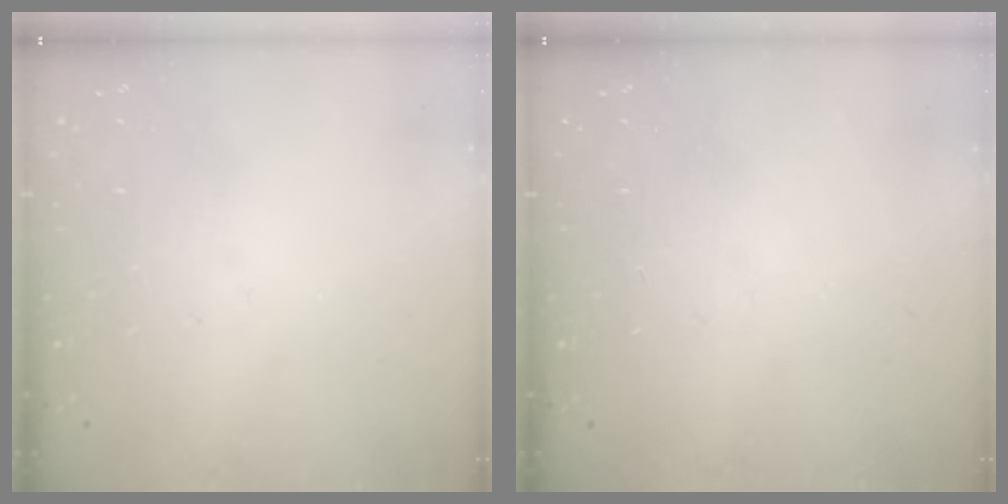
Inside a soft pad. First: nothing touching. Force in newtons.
{"total": 0.0}